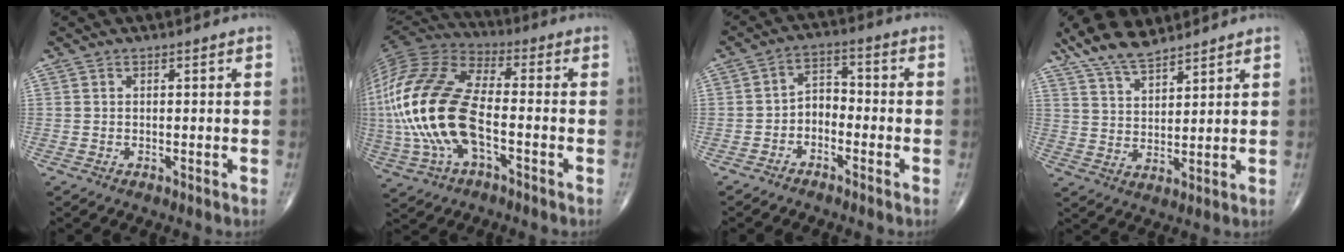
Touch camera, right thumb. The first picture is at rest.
{"total": 22.4, "force": [-3.4, 11.0, 19.2], "torque": [-0.430, 0.017, -0.064]}
{"total": 4.7, "force": [-2.3, 3.2, 2.6], "torque": [-0.030, 0.035, -0.052]}
{"total": 9.9, "force": [7.9, 3.5, 4.9], "torque": [-0.080, -0.029, 0.154]}